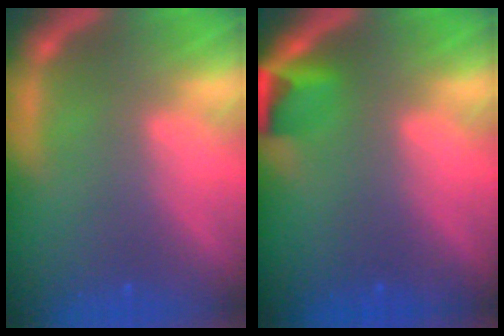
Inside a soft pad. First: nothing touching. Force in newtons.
{"total": 2.9}